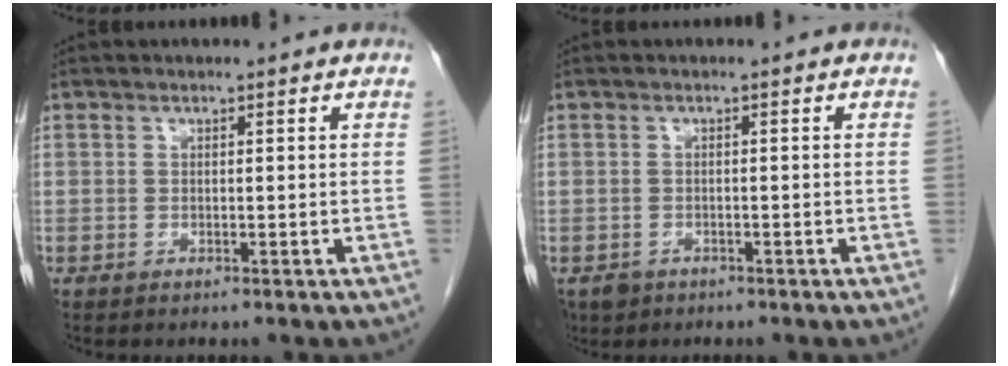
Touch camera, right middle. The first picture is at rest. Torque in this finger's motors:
{"motor_torque": [-0.02, 0.05, 0.00, 0.00]}